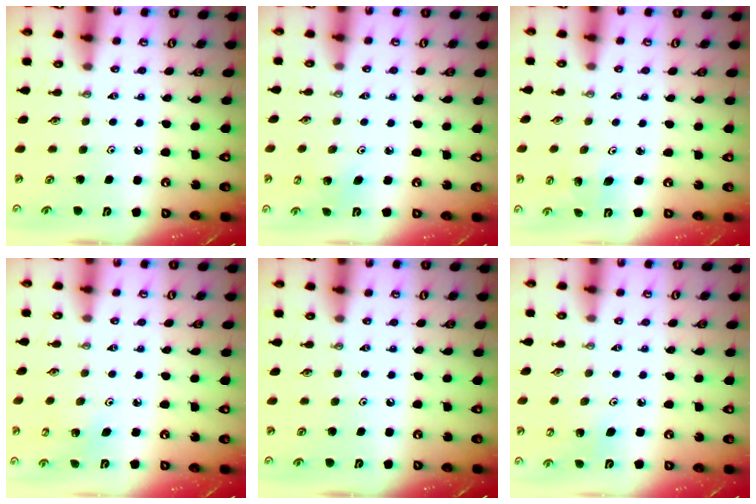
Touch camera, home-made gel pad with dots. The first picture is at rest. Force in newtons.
{"total": 2.8, "press": 2.8, "slide": 0.2}
{"total": 1.5, "press": 1.5, "slide": 0.1}
{"total": 2.2, "press": 2.2, "slide": 0.2}
{"total": 0.0}
{"total": 5.4, "press": 5.1, "slide": 1.9}